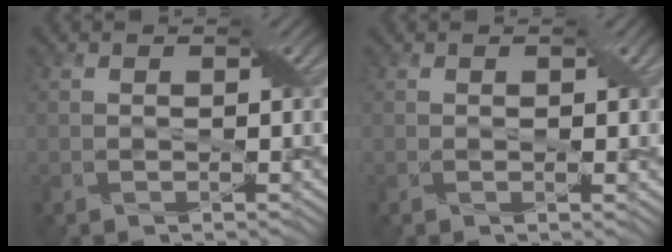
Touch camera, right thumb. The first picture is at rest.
{"total": 0.9, "force": [0.1, 0.2, 0.8], "torque": [-0.013, 0.000, 0.002]}